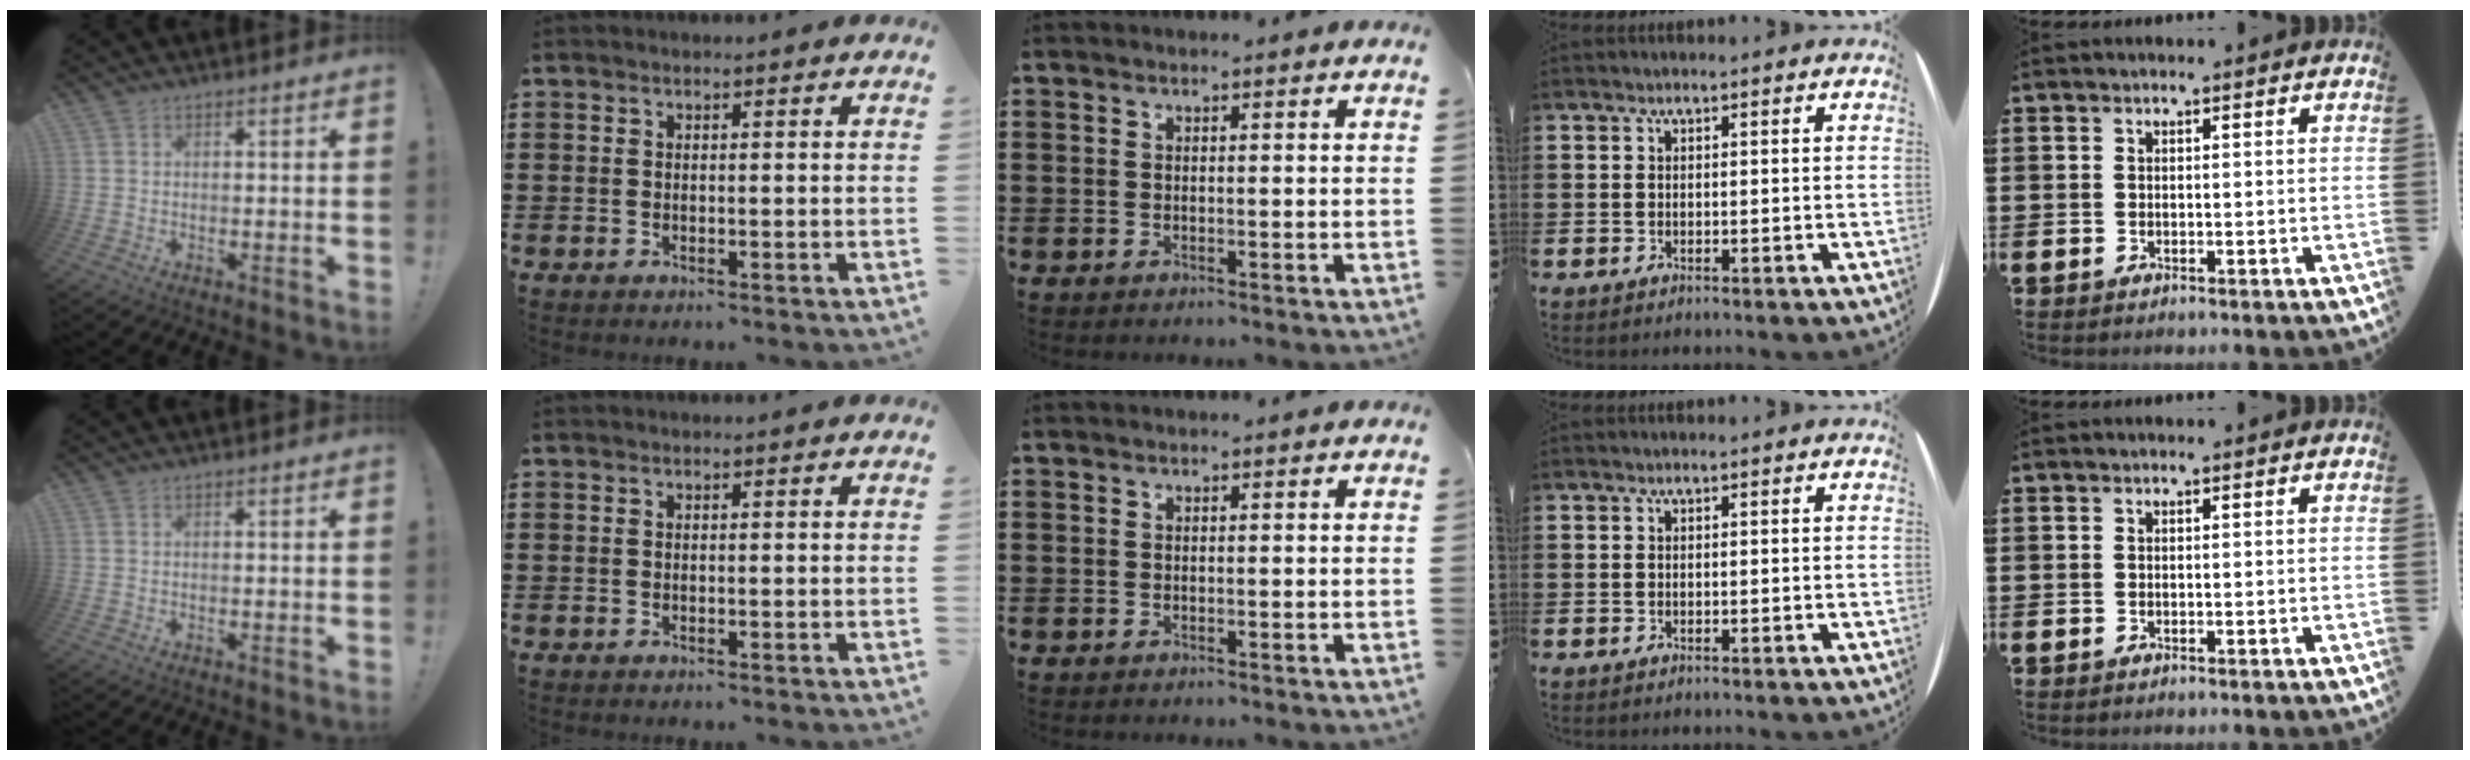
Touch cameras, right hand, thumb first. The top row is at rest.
{}